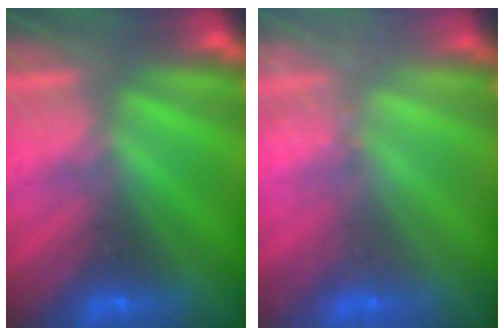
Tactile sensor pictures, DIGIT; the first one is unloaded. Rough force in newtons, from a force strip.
{"total": 2.7}